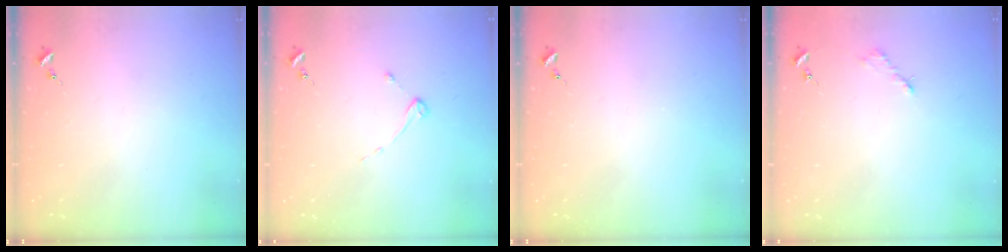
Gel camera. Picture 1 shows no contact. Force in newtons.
{"total": 2.7, "press": 2.7, "slide": 0.3}
{"total": 0.0}
{"total": 2.6, "press": 2.6, "slide": 0.4}